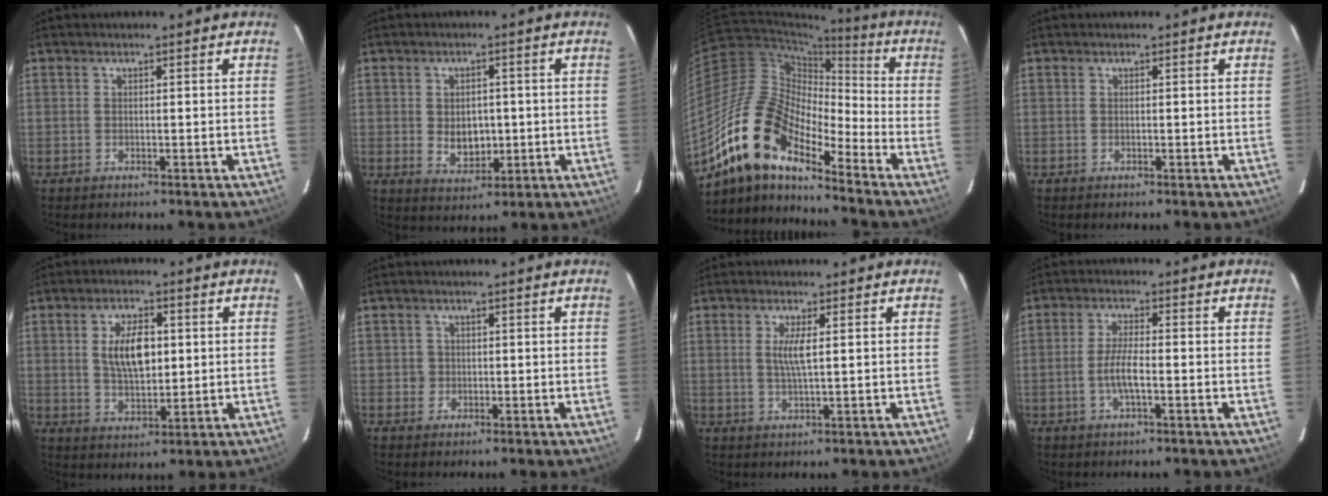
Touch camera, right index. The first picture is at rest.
{"total": 6.0, "force": [-0.4, 4.4, 4.0], "torque": [-0.071, -0.005, 0.006]}
{"total": 15.7, "force": [-12.0, 5.3, 8.6], "torque": [-0.145, -0.003, -0.241]}
{"total": 0.0}
{"total": 8.5, "force": [1.5, 4.2, 7.3], "torque": [-0.133, 0.005, 0.031]}
{"total": 1.6, "force": [-0.3, 1.6, 0.1], "torque": [-0.001, 0.002, -0.002]}
{"total": 3.4, "force": [0.6, 0.2, 3.4], "torque": [-0.066, -0.004, 0.011]}
{"total": 4.8, "force": [-1.5, 1.0, 4.4], "torque": [-0.091, -0.001, -0.028]}